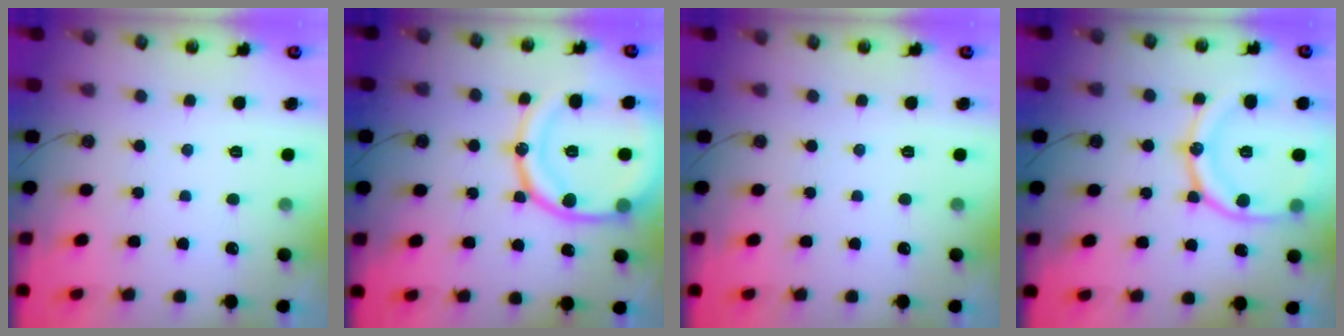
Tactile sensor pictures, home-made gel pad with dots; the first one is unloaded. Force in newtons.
{"total": 19.6, "press": 19.5, "slide": 2.0}
{"total": 0.0}
{"total": 17.4, "press": 17.3, "slide": 2.0}